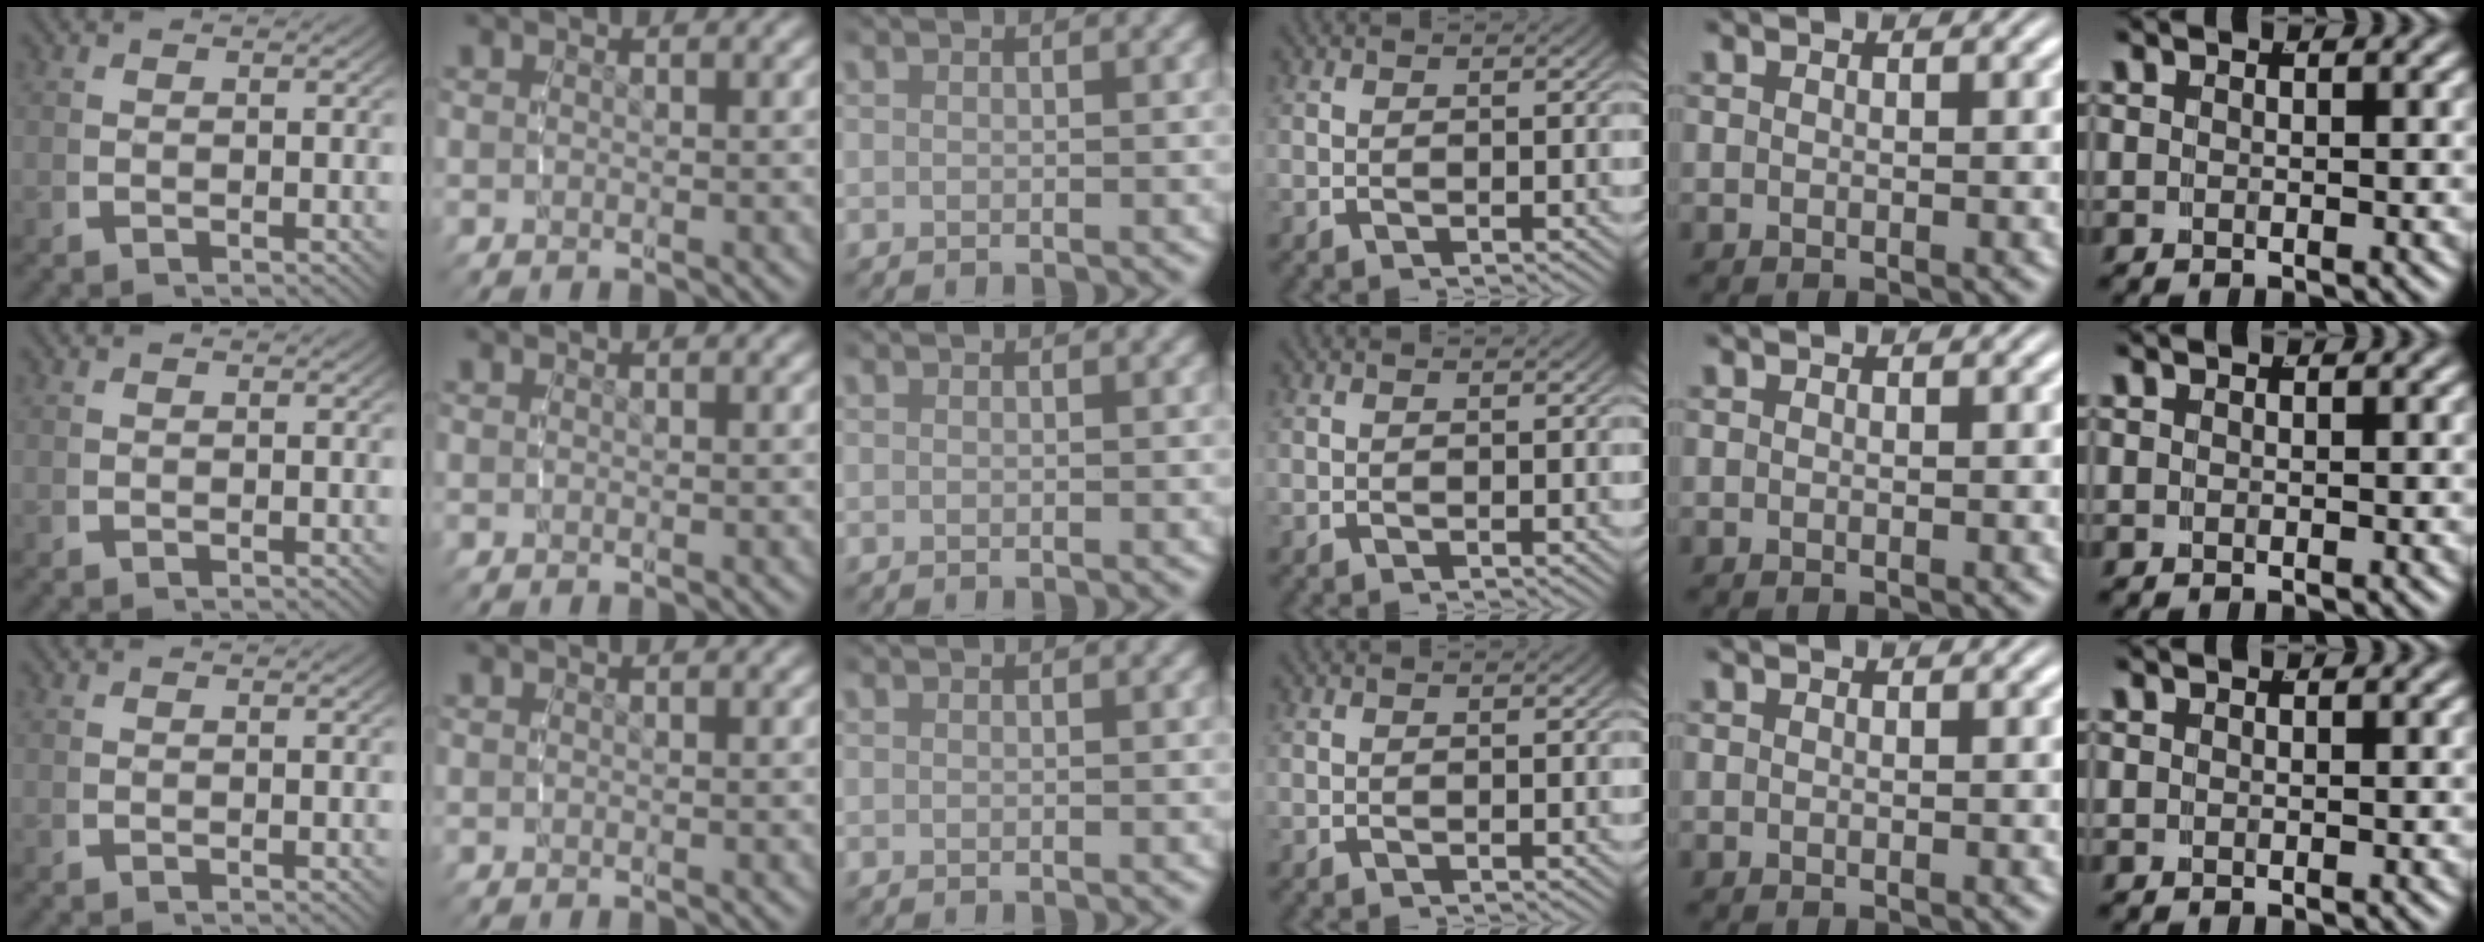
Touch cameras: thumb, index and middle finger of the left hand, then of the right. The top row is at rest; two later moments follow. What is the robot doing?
{"motion": "reach", "object": "router"}